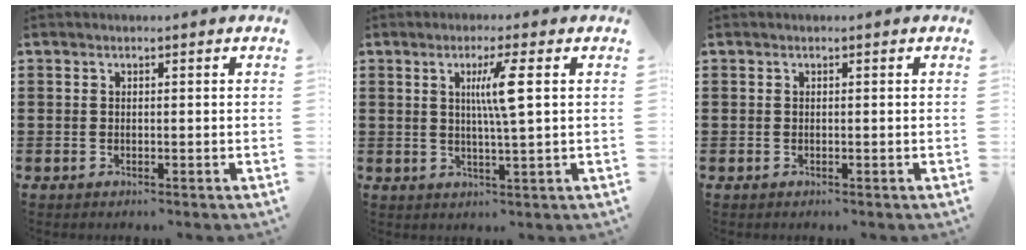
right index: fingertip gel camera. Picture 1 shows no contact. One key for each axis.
{"total": 5.6, "fx": 1.4, "fy": -0.1, "fz": 5.4, "tx": -0.106, "ty": -0.002, "tz": 0.018}
{"total": 0.0}